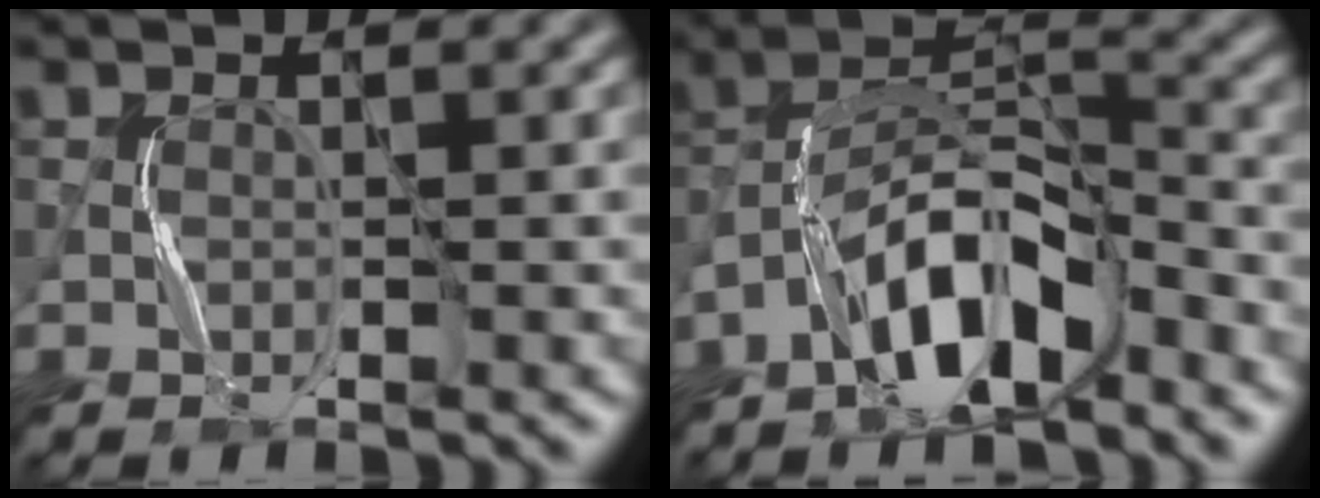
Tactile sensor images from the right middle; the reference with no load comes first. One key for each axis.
{"total": 7.7, "fx": -5.1, "fy": 2.5, "fz": 5.1, "tx": -0.092, "ty": 0.010, "tz": -0.098}